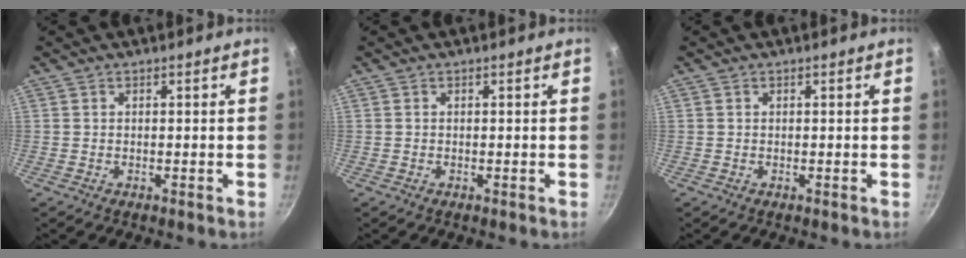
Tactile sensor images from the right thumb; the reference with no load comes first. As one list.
[{"total": 0.0}, {"total": 0.0}]